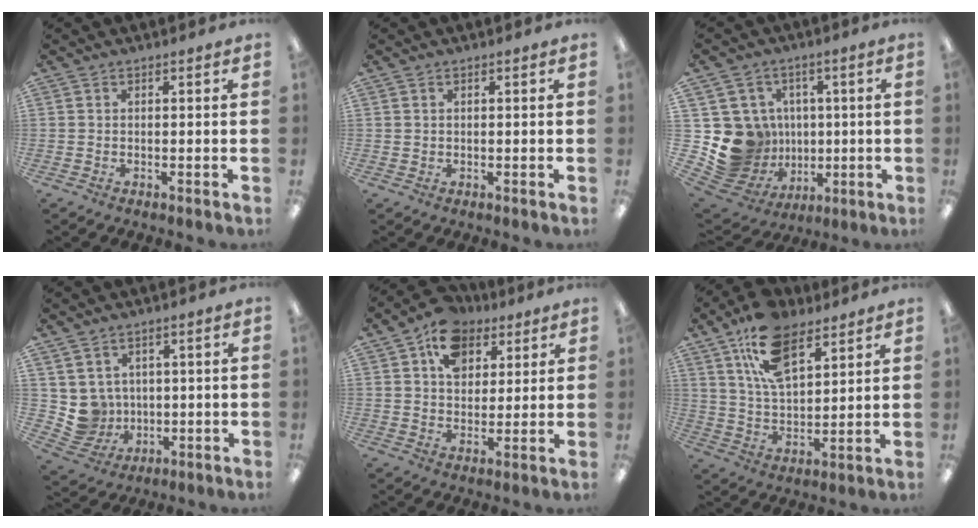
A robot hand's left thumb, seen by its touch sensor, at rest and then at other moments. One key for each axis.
{"total": 0.8, "fx": 0.5, "fy": 0.6, "fz": 0.2, "tx": -0.004, "ty": 0.003, "tz": 0.009}
{"total": 15.0, "fx": -0.5, "fy": 14.5, "fz": 3.7, "tx": -0.100, "ty": -0.007, "tz": 0.029}
{"total": 6.7, "fx": 2.3, "fy": 6.3, "fz": 0.8, "tx": -0.046, "ty": -0.014, "tz": 0.052}
{"total": 11.3, "fx": 6.3, "fy": 8.2, "fz": 4.7, "tx": -0.074, "ty": -0.025, "tz": 0.113}
{"total": 15.5, "fx": 9.7, "fy": 7.9, "fz": 9.2, "tx": -0.166, "ty": -0.026, "tz": 0.176}